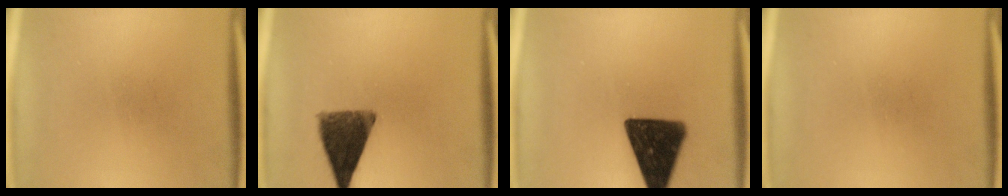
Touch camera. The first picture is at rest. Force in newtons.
{"total": 10.5}
{"total": 16.3}
{"total": 0.0}